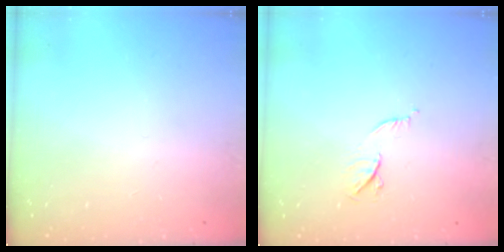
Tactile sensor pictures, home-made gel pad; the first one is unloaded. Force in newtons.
{"total": 6.2, "press": 6.1, "slide": 1.1}